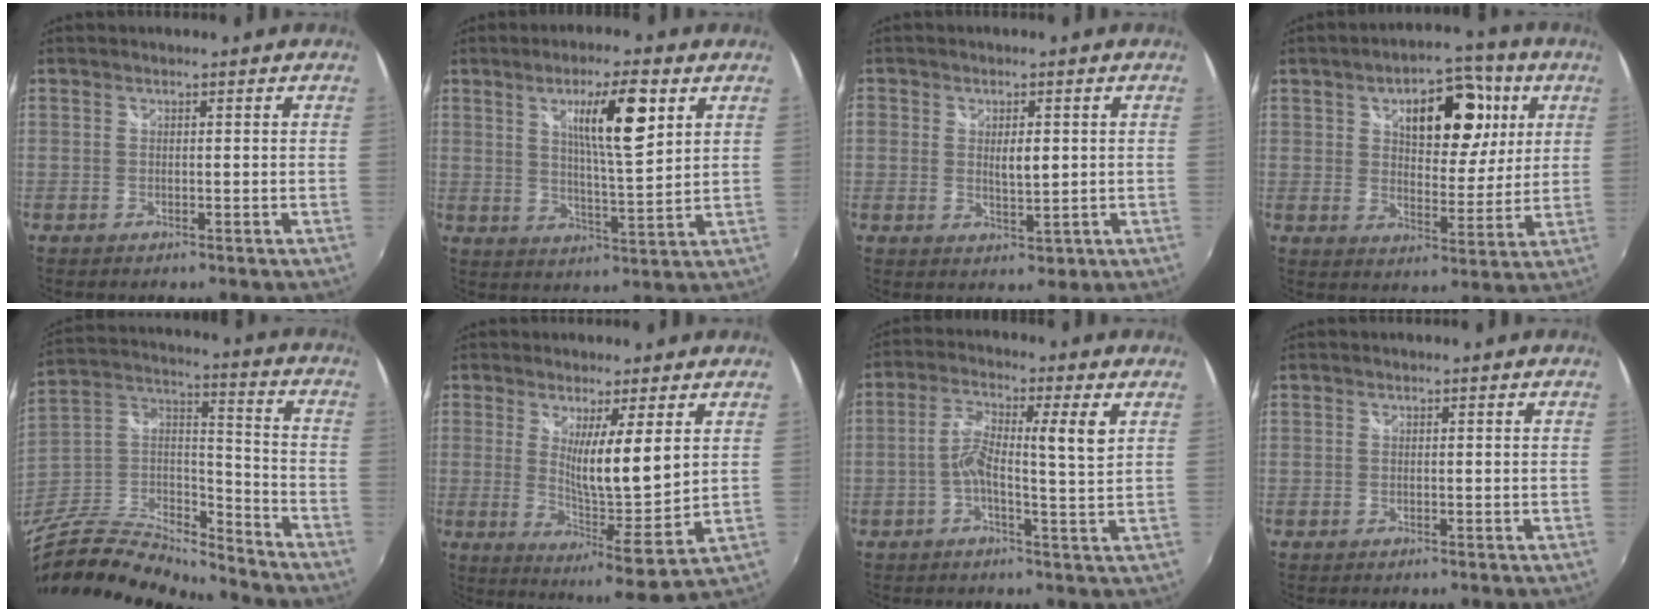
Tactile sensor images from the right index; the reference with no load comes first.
{"total": 10.6, "force": [4.3, 0.1, 9.6], "torque": [-0.161, -0.005, 0.072]}
{"total": 3.7, "force": [0.2, 2.4, 2.8], "torque": [-0.047, -0.003, 0.005]}
{"total": 15.6, "force": [5.8, 8.6, 11.6], "torque": [-0.181, 0.027, 0.089]}
{"total": 24.4, "force": [-20.6, 7.0, 11.0], "torque": [-0.238, -0.007, -0.365]}
{"total": 11.3, "force": [3.0, -0.5, 10.9], "torque": [-0.169, -0.031, 0.050]}
{"total": 6.8, "force": [0.7, 0.3, 6.7], "torque": [-0.120, 0.007, 0.006]}
{"total": 0.0}